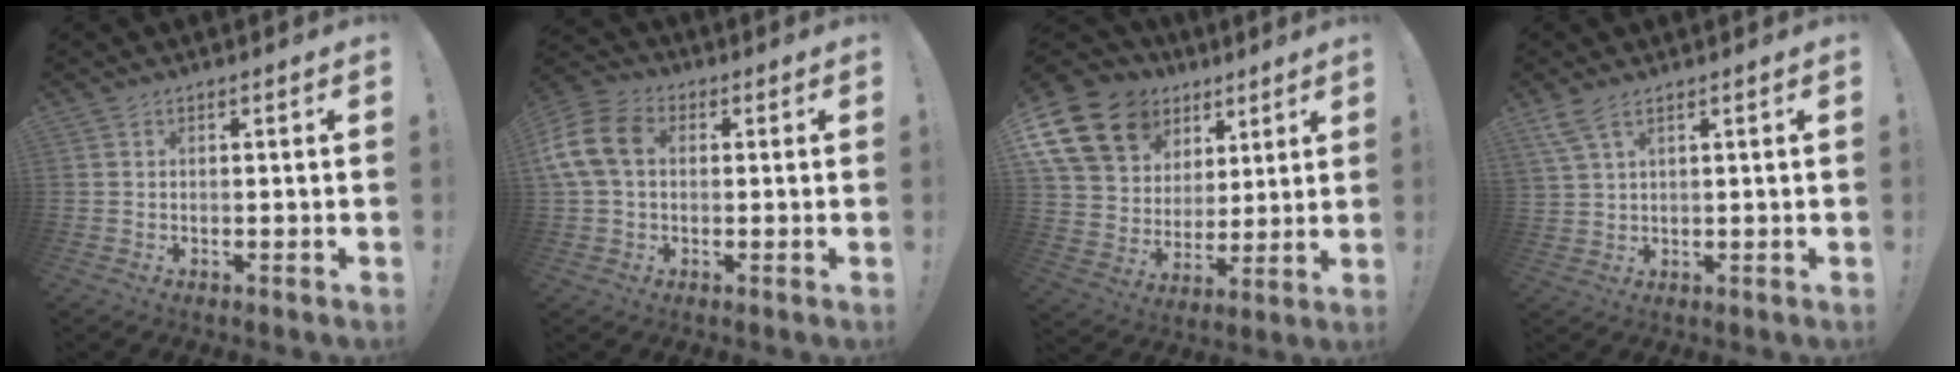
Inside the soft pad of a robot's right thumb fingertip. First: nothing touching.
{"total": 13.1, "force": [1.7, 9.3, 9.1], "torque": [-0.189, 0.013, 0.035]}
{"total": 19.4, "force": [10.0, 14.3, 8.6], "torque": [-0.147, -0.049, 0.213]}
{"total": 5.0, "force": [3.3, 1.1, 3.7], "torque": [-0.078, -0.008, 0.063]}